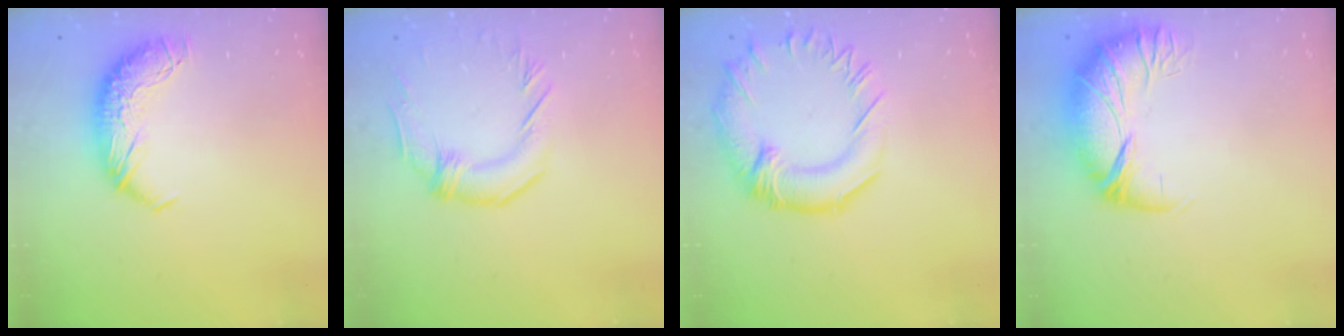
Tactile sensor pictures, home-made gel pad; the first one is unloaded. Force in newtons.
{"total": 0.8, "press": 0.6, "slide": 0.5}
{"total": 3.3, "press": 3.0, "slide": 1.5}
{"total": 3.0, "press": 1.2, "slide": 2.8}